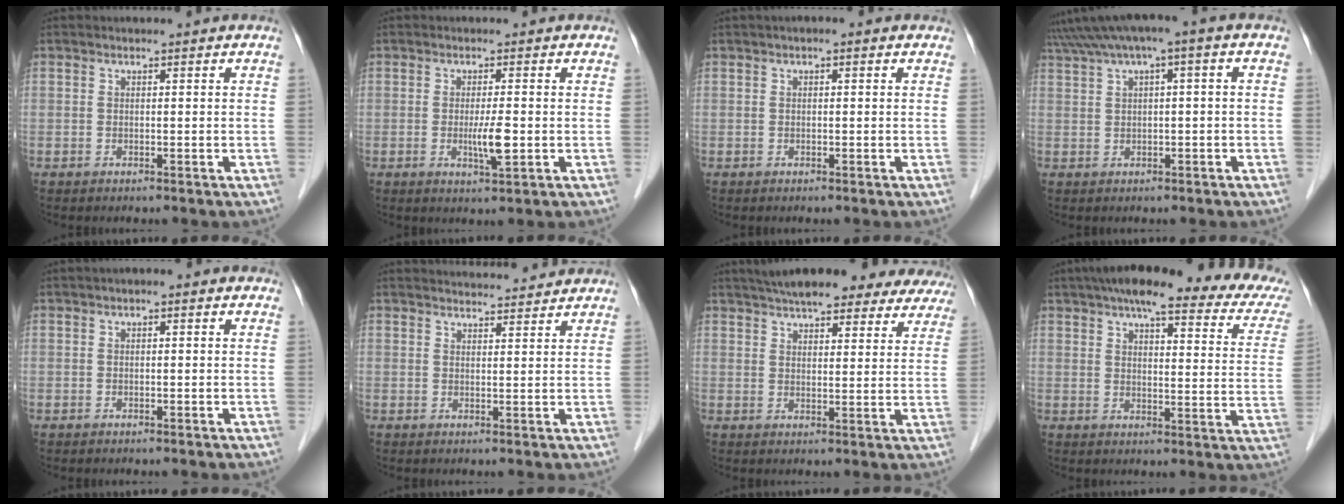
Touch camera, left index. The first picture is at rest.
{"total": 3.4, "force": [-0.5, 0.2, 3.3], "torque": [-0.063, -0.007, -0.008]}
{"total": 1.0, "force": [0.5, 0.5, 0.8], "torque": [-0.013, 0.014, 0.001]}
{"total": 6.9, "force": [3.0, 0.7, 6.2], "torque": [-0.117, 0.039, 0.050]}
{"total": 0.8, "force": [0.2, 0.4, 0.7], "torque": [-0.007, 0.008, -0.003]}
{"total": 7.4, "force": [7.3, 0.7, 1.1], "torque": [-0.013, 0.022, 0.087]}
{"total": 22.0, "force": [18.9, 6.0, 9.4], "torque": [-0.141, 0.030, 0.229]}
{"total": 22.9, "force": [18.1, 4.1, 13.5], "torque": [-0.177, 0.024, 0.204]}